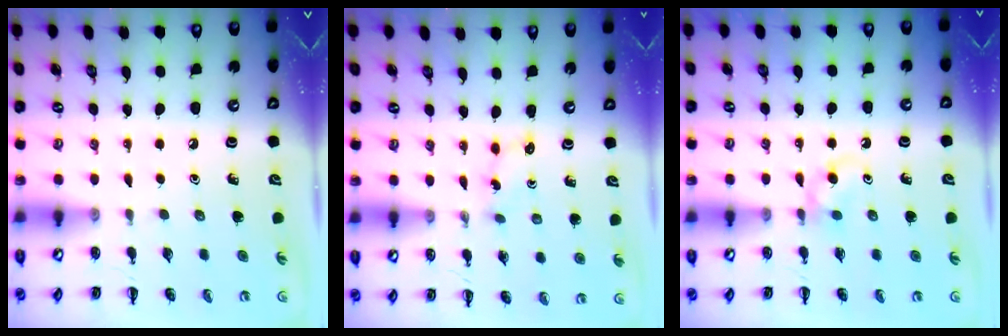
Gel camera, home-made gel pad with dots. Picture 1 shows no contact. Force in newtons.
{"total": 2.8, "press": 2.6, "slide": 1.0}
{"total": 3.1, "press": 2.8, "slide": 1.3}